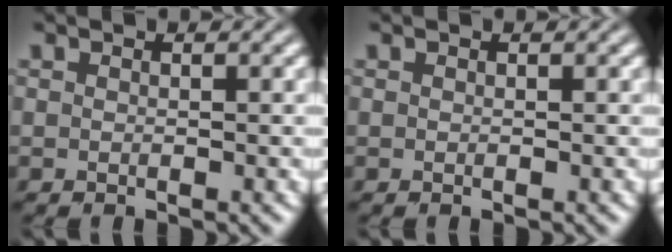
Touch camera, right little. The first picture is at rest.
{"total": 0.0}